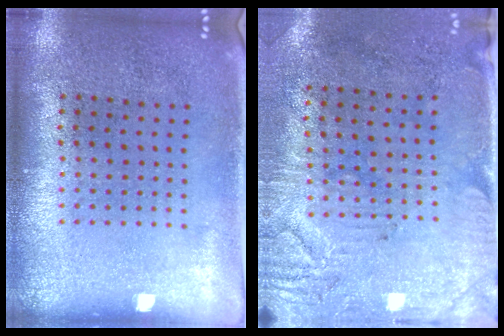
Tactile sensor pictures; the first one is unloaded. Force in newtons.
{"total": 3.0, "press": 2.5, "slide": 1.7}